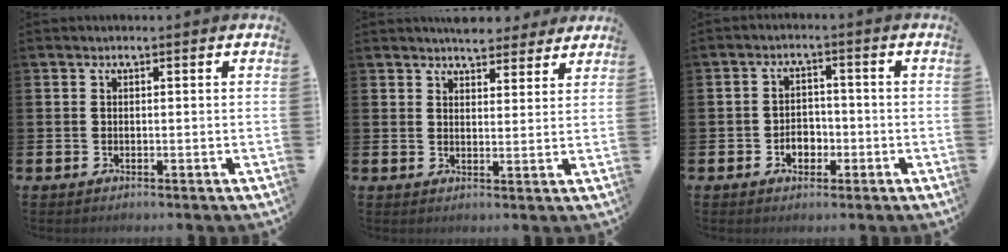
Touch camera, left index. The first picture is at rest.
{"total": 5.3, "force": [5.1, 1.4, 0.3], "torque": [-0.002, -0.027, 0.093]}
{"total": 3.2, "force": [-1.5, 2.4, 1.6], "torque": [-0.026, 0.002, -0.033]}